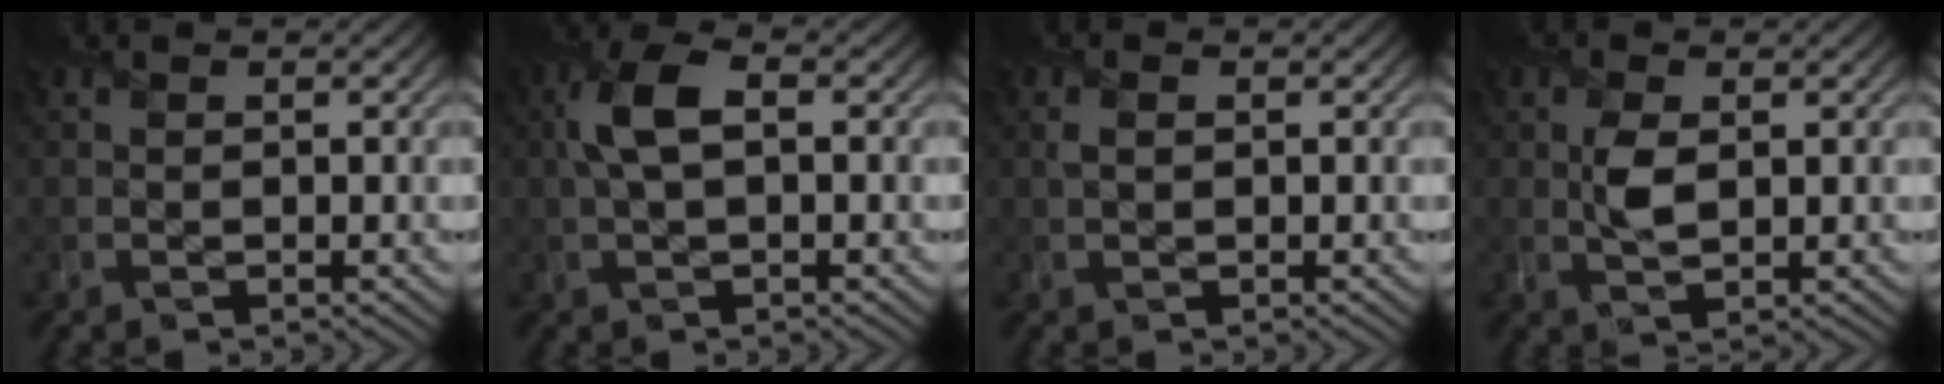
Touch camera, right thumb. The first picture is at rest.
{"total": 5.3, "force": [0.8, 2.5, 4.6], "torque": [-0.110, 0.011, 0.012]}
{"total": 1.2, "force": [0.4, 0.7, 0.9], "torque": [-0.024, 0.001, 0.005]}
{"total": 2.3, "force": [0.8, 1.0, 1.9], "torque": [-0.039, 0.000, 0.017]}